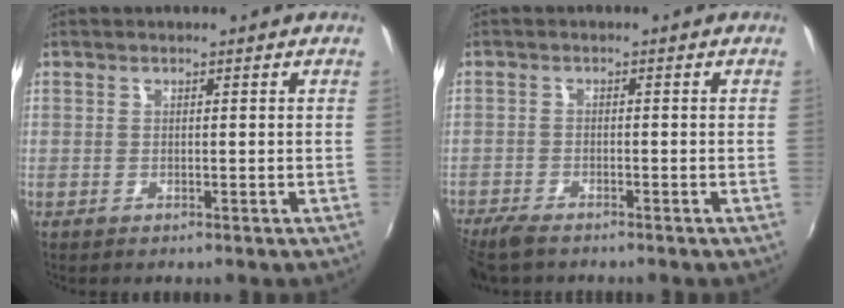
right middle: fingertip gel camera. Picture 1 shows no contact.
{"total": 5.4, "force": [-4.6, 1.4, 2.5], "torque": [-0.071, -0.025, -0.089]}